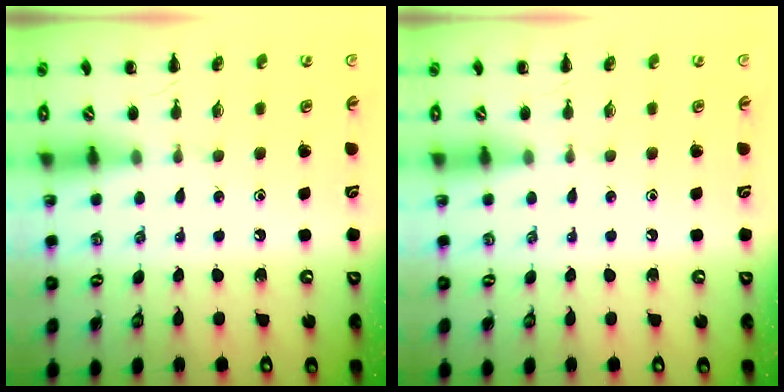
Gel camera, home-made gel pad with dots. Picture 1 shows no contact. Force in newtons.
{"total": 0.0}